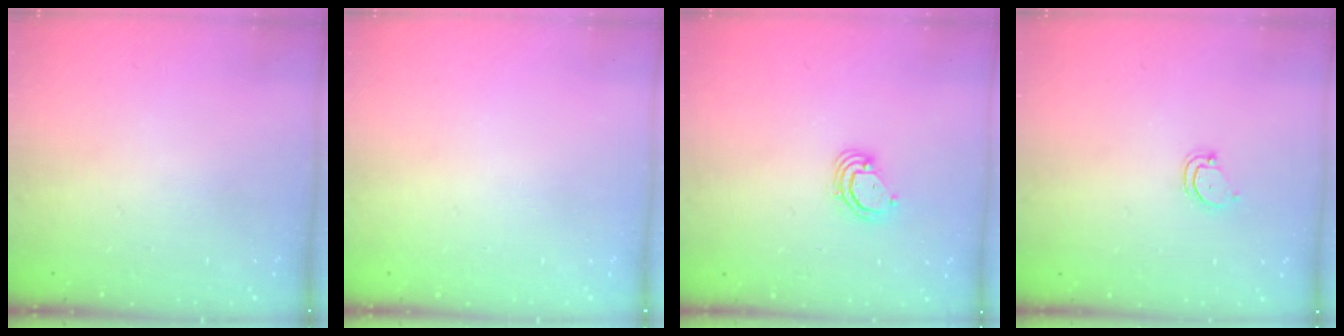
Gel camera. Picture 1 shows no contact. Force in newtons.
{"total": 0.0}
{"total": 3.7, "press": 3.7, "slide": 0.3}
{"total": 2.8, "press": 2.8, "slide": 0.2}